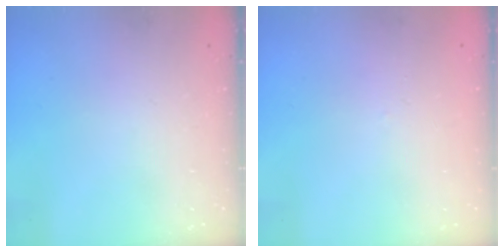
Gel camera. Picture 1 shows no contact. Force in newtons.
{"total": 1.6, "press": 1.6, "slide": 0.3}